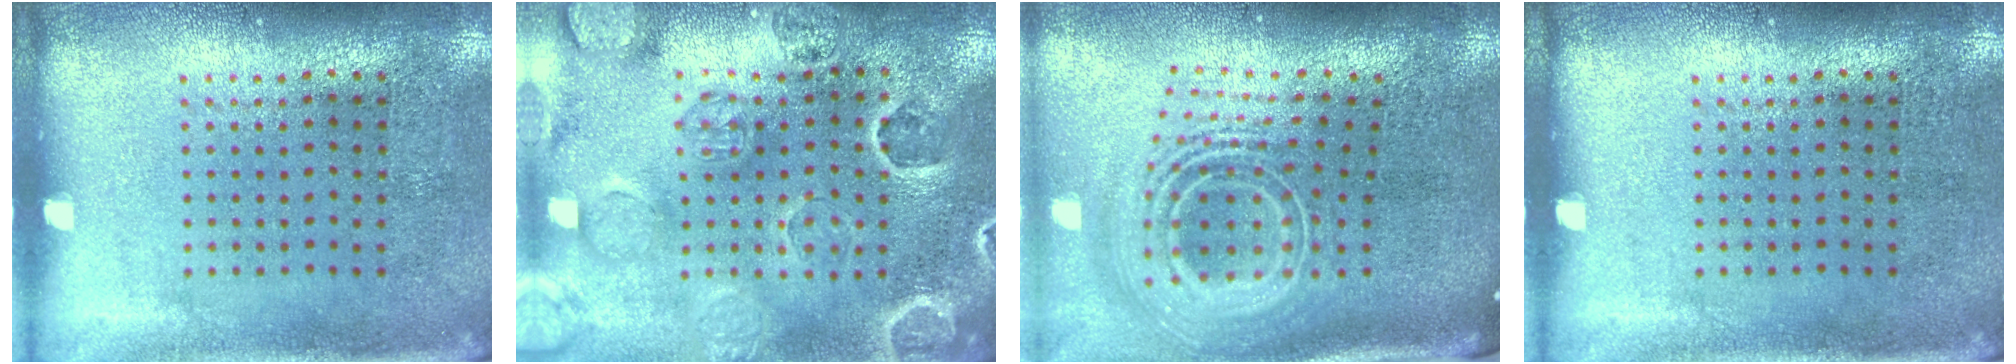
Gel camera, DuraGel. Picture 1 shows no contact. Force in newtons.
{"total": 2.7, "press": 2.6, "slide": 0.5}
{"total": 2.9, "press": 1.9, "slide": 2.1}
{"total": 0.0}